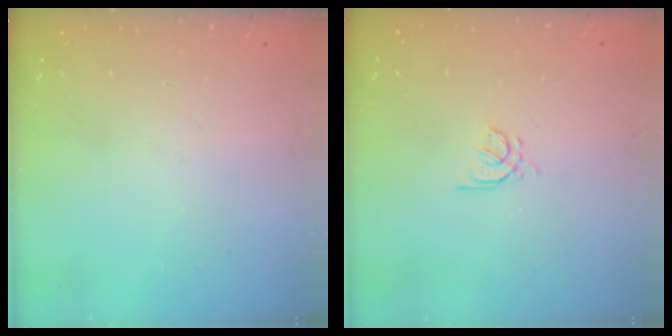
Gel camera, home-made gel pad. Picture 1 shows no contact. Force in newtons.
{"total": 2.8, "press": 2.7, "slide": 0.8}